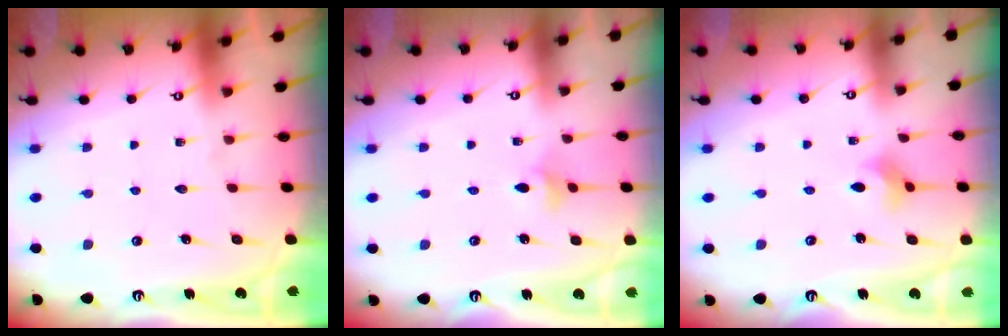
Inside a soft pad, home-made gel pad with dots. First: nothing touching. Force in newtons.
{"total": 3.1, "press": 3.0, "slide": 0.6}
{"total": 2.7, "press": 2.6, "slide": 0.5}